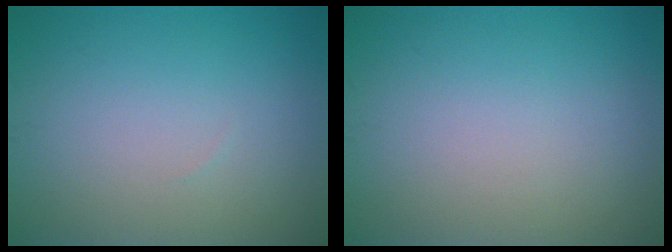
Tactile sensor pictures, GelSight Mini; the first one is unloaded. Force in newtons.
{"total": 0.0}